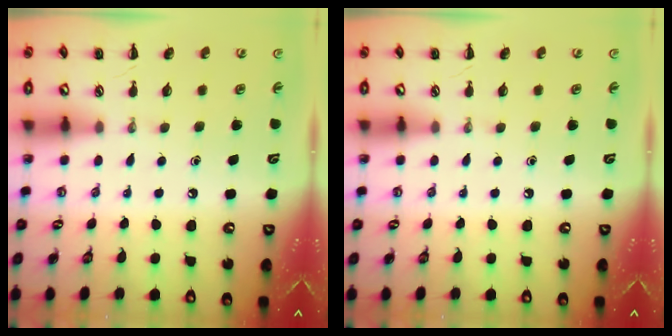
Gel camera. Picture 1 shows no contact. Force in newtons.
{"total": 0.0}